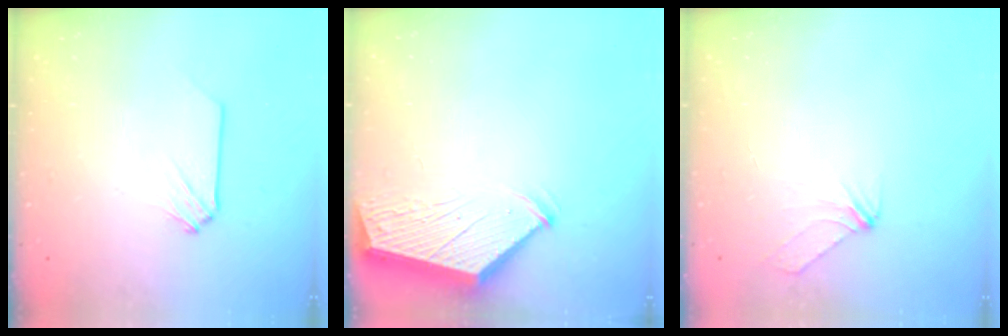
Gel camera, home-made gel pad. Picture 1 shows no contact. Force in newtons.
{"total": 3.0, "press": 3.0, "slide": 0.3}
{"total": 3.8, "press": 3.6, "slide": 1.0}